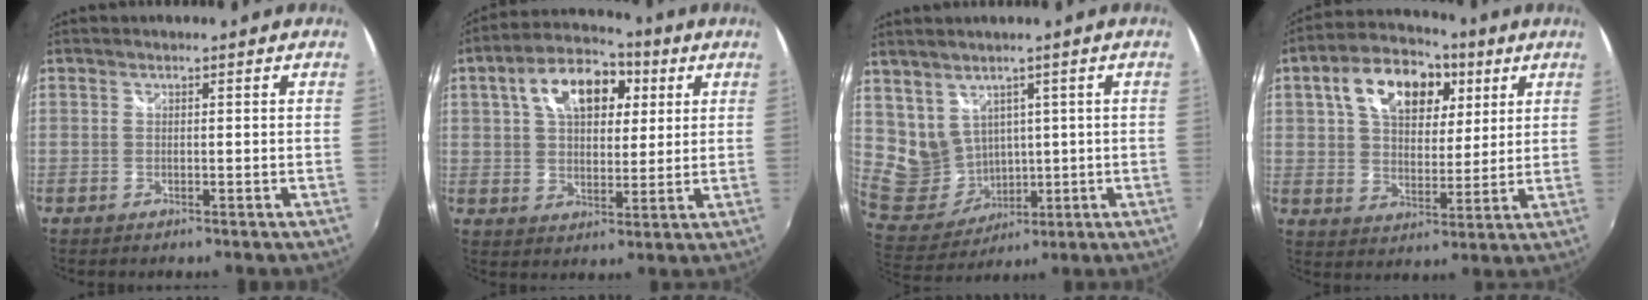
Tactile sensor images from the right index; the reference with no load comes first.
{"total": 14.0, "force": [5.1, 8.3, 10.1], "torque": [-0.180, 0.041, 0.080]}
{"total": 9.6, "force": [3.9, 8.2, 3.3], "torque": [-0.080, 0.001, 0.104]}
{"total": 16.7, "force": [6.9, 10.2, 11.2], "torque": [-0.214, 0.041, 0.111]}